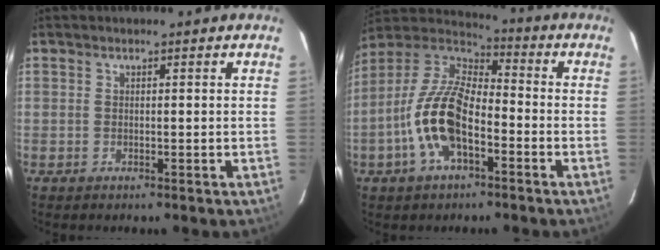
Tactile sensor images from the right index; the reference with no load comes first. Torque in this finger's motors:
{"motor_torque": [2.14, 0.00, 0.80, 0.21]}